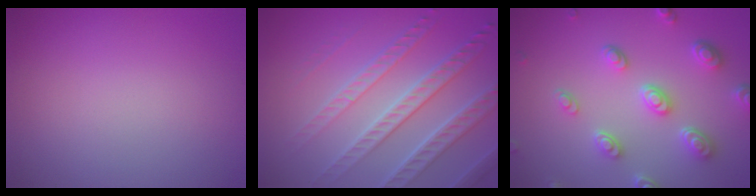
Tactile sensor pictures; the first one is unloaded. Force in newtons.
{"total": 6.7, "press": 4.8, "slide": 4.6}
{"total": 4.5, "press": 3.6, "slide": 2.7}